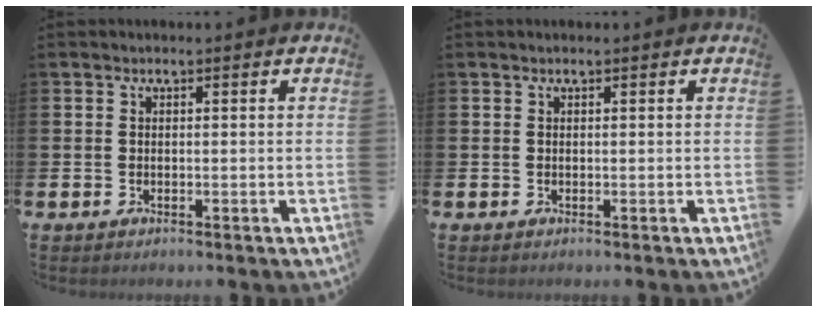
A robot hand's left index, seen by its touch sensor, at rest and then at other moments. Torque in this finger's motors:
{"motor_torque": [-0.01, 0.08, -0.28, 0.00]}